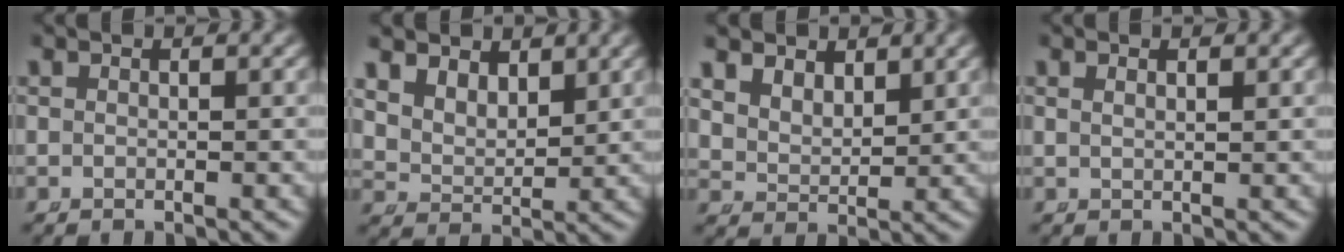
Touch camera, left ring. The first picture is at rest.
{"total": 5.4, "force": [3.0, 3.9, 2.4], "torque": [-0.064, -0.010, 0.053]}
{"total": 4.4, "force": [2.6, 3.0, 1.8], "torque": [-0.051, -0.014, 0.055]}
{"total": 0.7, "force": [0.5, -0.3, 0.4], "torque": [-0.009, -0.007, 0.015]}